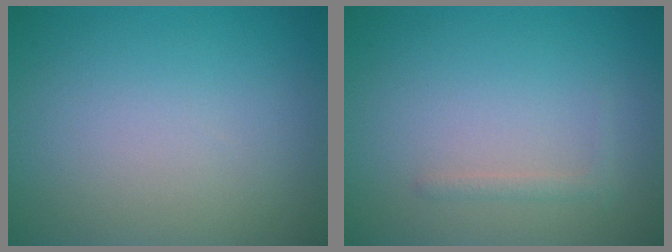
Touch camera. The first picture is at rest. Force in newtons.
{"total": 0.8, "press": 0.8, "slide": 0.0}